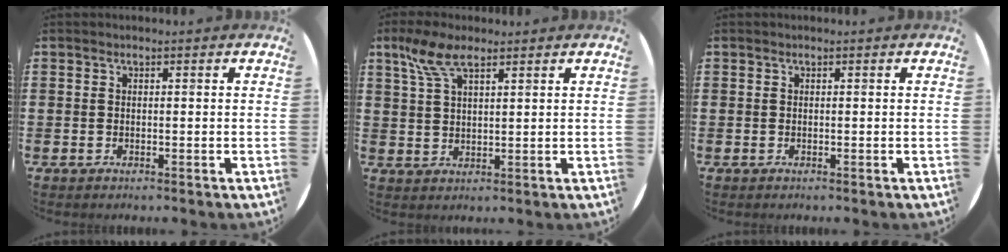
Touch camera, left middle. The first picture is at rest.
{"total": 6.0, "force": [3.8, 2.1, 4.2], "torque": [-0.092, 0.005, 0.069]}
{"total": 0.0}